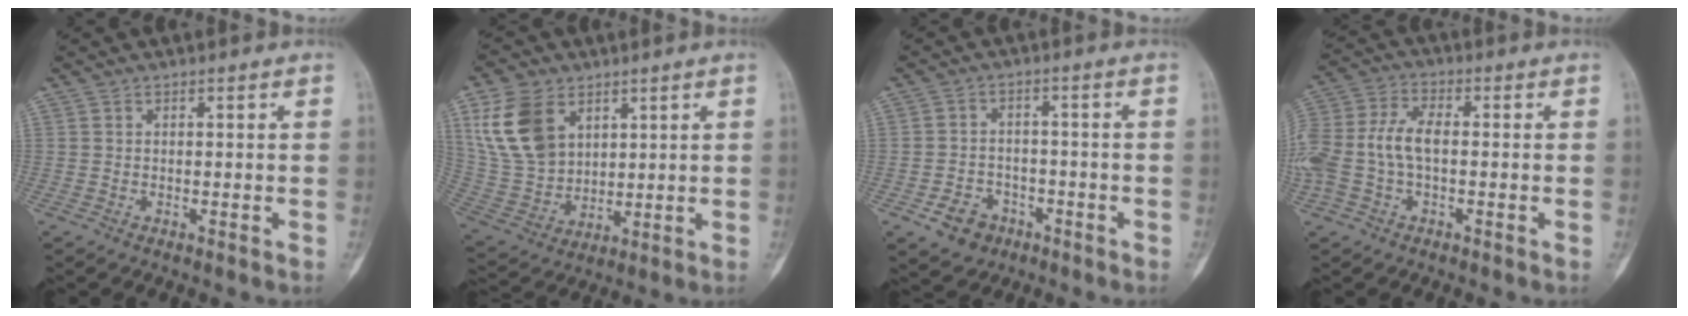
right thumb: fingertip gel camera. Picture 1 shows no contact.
{"total": 14.4, "force": [6.3, 9.8, 8.4], "torque": [-0.150, -0.018, 0.141]}
{"total": 6.1, "force": [-3.1, 4.8, 2.0], "torque": [-0.013, 0.024, -0.044]}
{"total": 12.1, "force": [-1.2, 7.0, 9.8], "torque": [-0.236, 0.027, -0.024]}